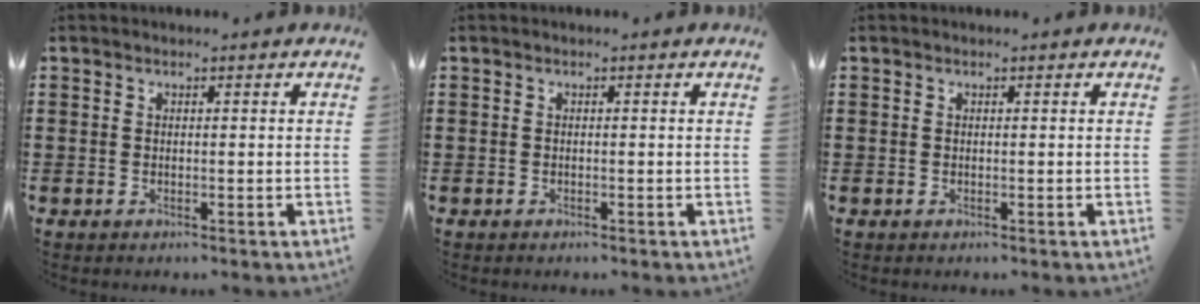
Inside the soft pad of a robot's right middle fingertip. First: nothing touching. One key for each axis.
{"total": 0.0}
{"total": 0.0}